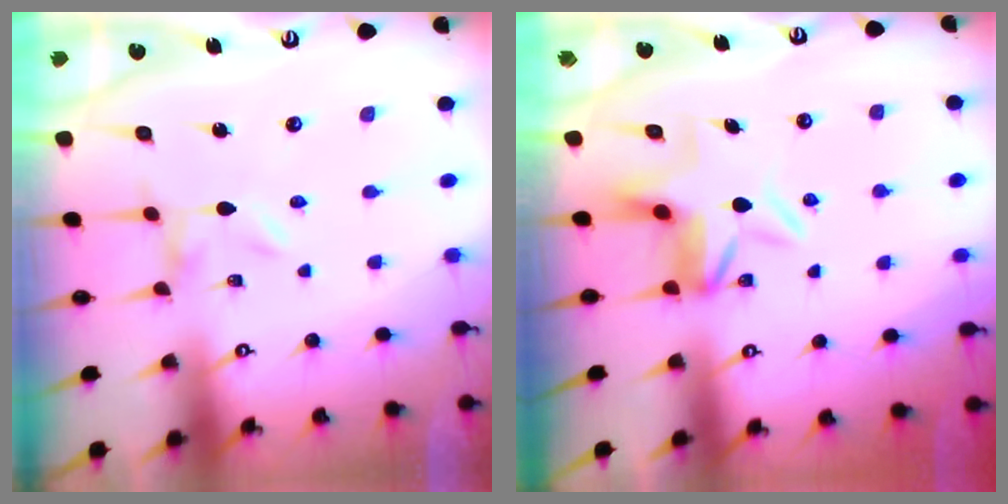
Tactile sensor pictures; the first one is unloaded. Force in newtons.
{"total": 5.5, "press": 5.3, "slide": 1.6}